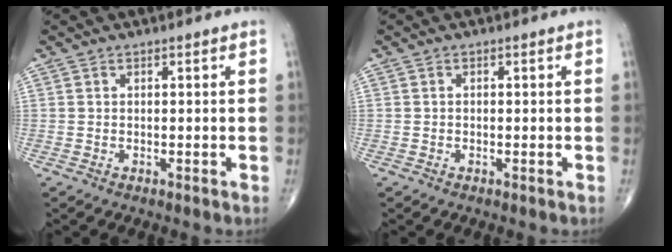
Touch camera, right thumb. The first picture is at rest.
{"total": 0.0}